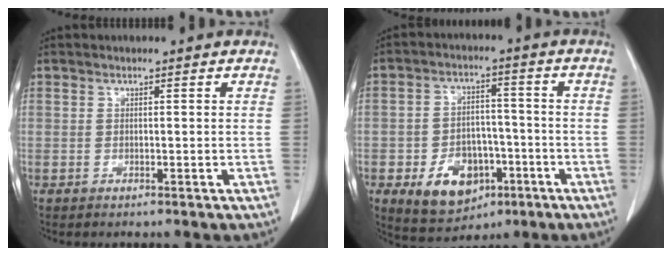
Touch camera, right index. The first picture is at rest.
{"total": 10.1, "force": [-4.2, 7.2, 5.8], "torque": [-0.098, 0.008, -0.057]}